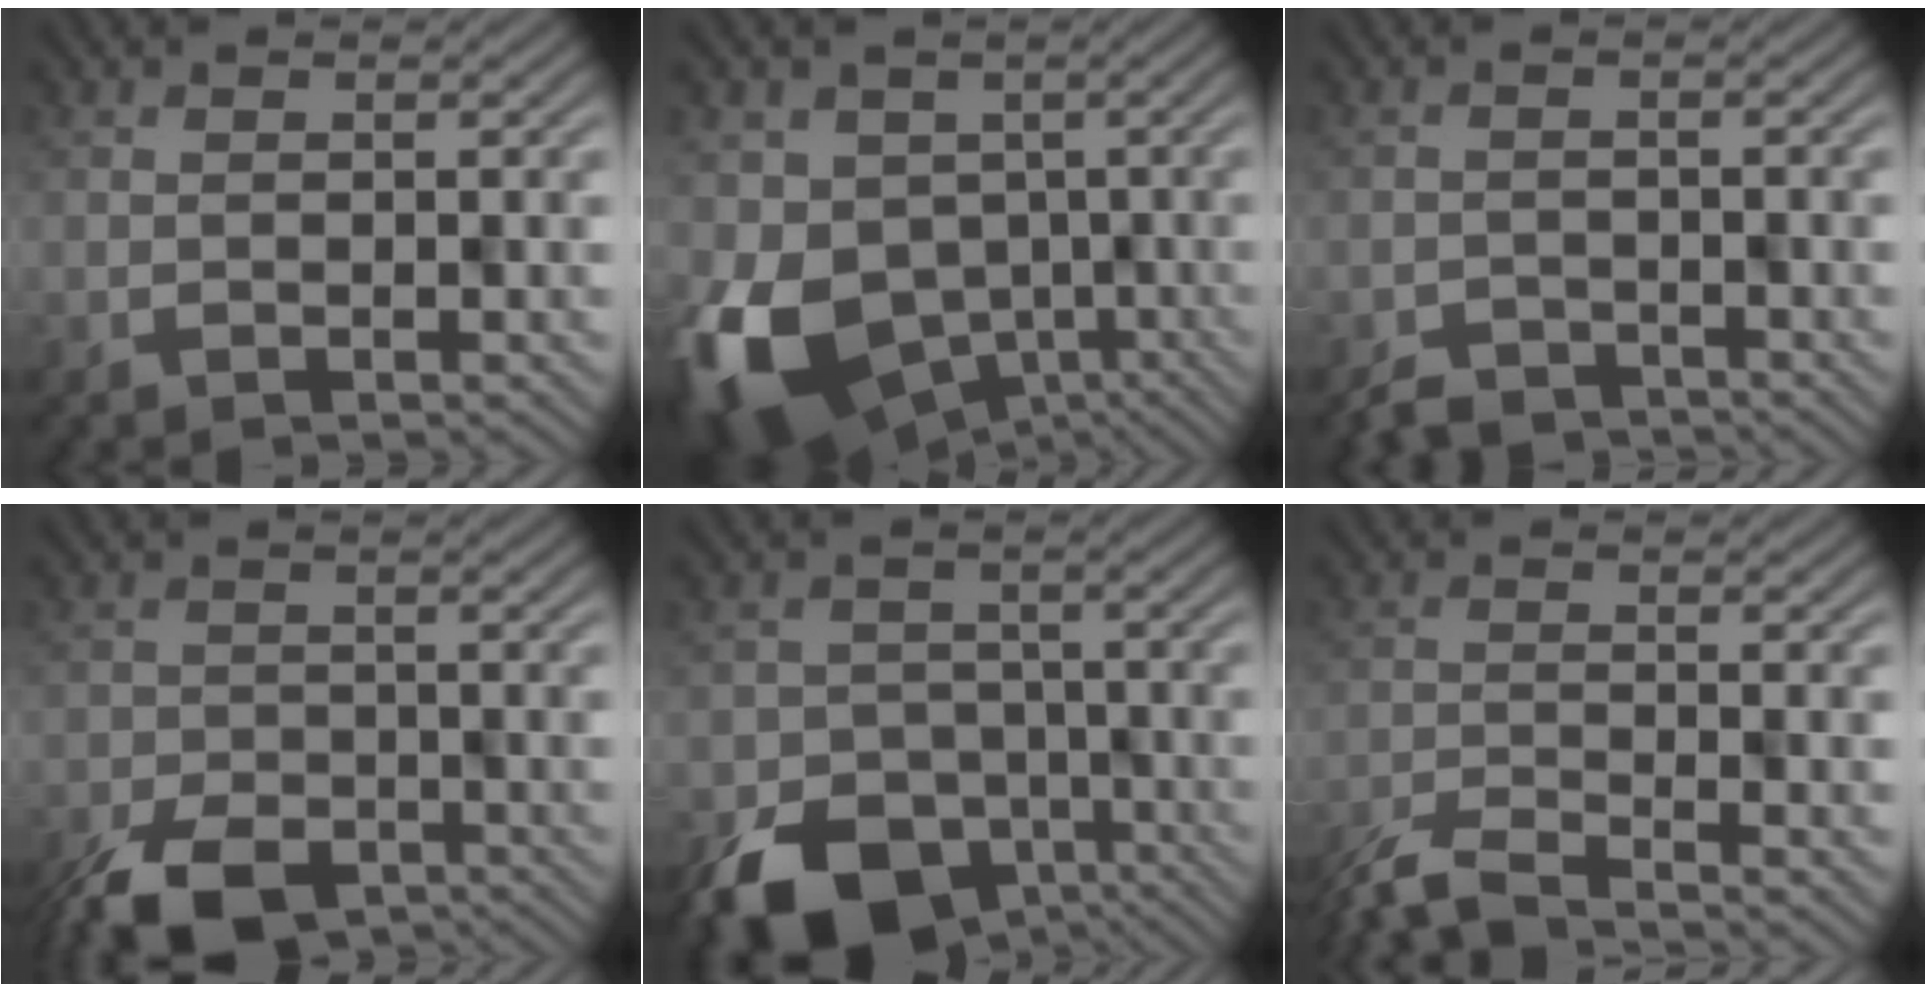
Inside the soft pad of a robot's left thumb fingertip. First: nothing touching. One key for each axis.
{"total": 12.6, "fx": -3.5, "fy": 10.1, "fz": 6.7, "tx": -0.153, "ty": -0.037, "tz": -0.041}
{"total": 2.7, "fx": -2.6, "fy": 0.7, "fz": -0.1, "tx": 0.001, "ty": -0.009, "tz": -0.043}
{"total": 7.7, "fx": -5.9, "fy": 3.5, "fz": 3.5, "tx": -0.061, "ty": -0.025, "tz": -0.096}
{"total": 10.6, "fx": -6.7, "fy": 6.9, "fz": 4.5, "tx": -0.078, "ty": -0.030, "tz": -0.102}
{"total": 5.6, "fx": -5.0, "fy": 0.8, "fz": 2.3, "tx": -0.042, "ty": -0.013, "tz": -0.090}